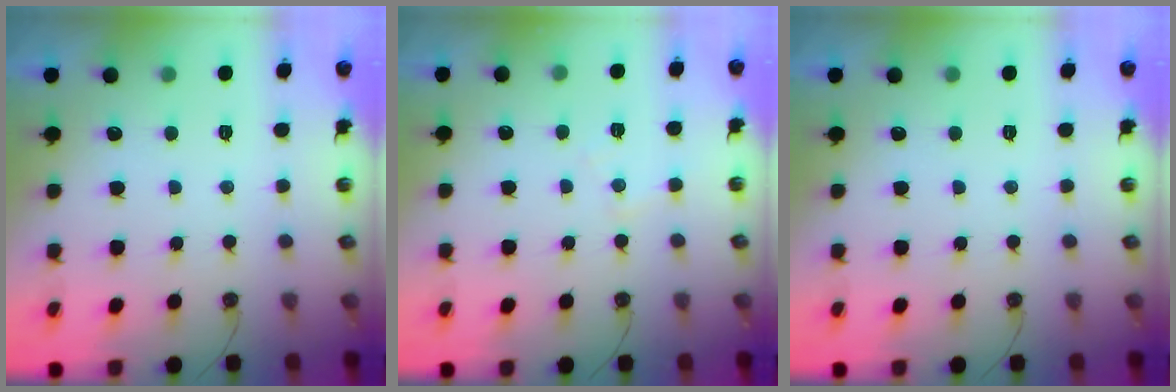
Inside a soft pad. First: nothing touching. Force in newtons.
{"total": 5.6, "press": 5.5, "slide": 0.8}
{"total": 0.0}